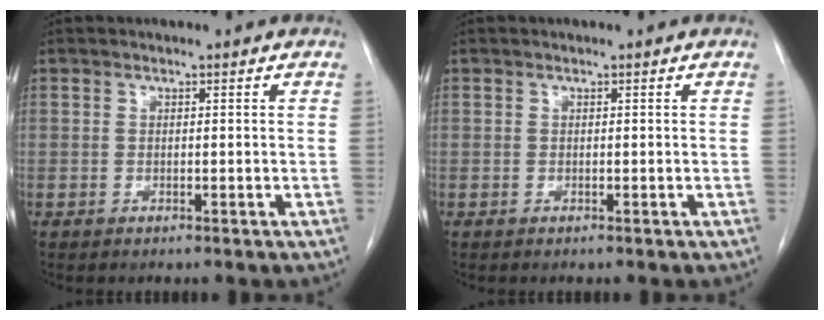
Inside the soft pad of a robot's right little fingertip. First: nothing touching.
{"total": 0.0}